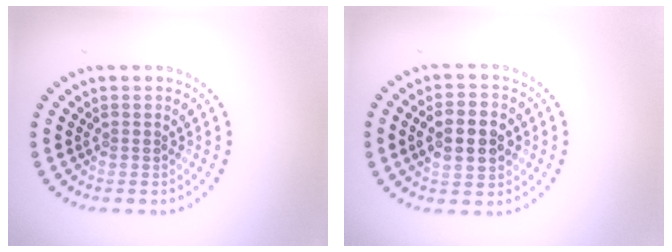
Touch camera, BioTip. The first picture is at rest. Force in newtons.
{"total": 5.2, "press": 5.2, "slide": 0.3}